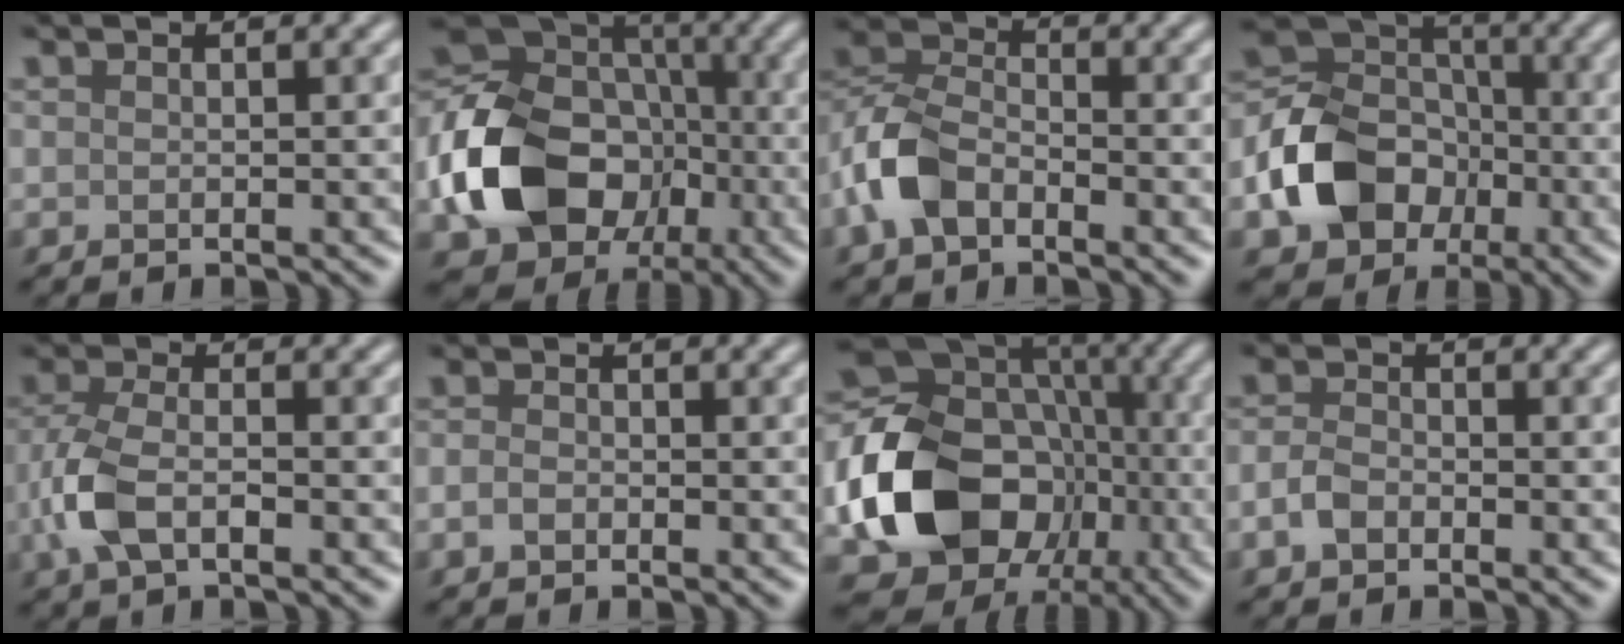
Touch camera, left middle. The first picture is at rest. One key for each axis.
{"total": 12.8, "fx": -3.5, "fy": 10.0, "fz": 7.2, "tx": -0.145, "ty": -0.004, "tz": -0.069}
{"total": 5.5, "fx": -2.6, "fy": 3.5, "fz": 3.4, "tx": -0.076, "ty": 0.009, "tz": -0.064}
{"total": 9.0, "fx": -3.2, "fy": 7.0, "fz": 4.7, "tx": -0.086, "ty": -0.002, "tz": -0.068}
{"total": 4.6, "fx": -1.6, "fy": 2.3, "fz": 3.6, "tx": -0.089, "ty": 0.003, "tz": -0.040}
{"total": 1.2, "fx": -0.5, "fy": 0.9, "fz": 0.6, "tx": -0.013, "ty": 0.002, "tz": -0.016}
{"total": 14.0, "fx": -3.5, "fy": 11.4, "fz": 7.4, "tx": -0.142, "ty": -0.016, "tz": -0.064}
{"total": 2.0, "fx": -1.0, "fy": 1.4, "fz": 1.1, "tx": -0.021, "ty": 0.005, "tz": -0.029}